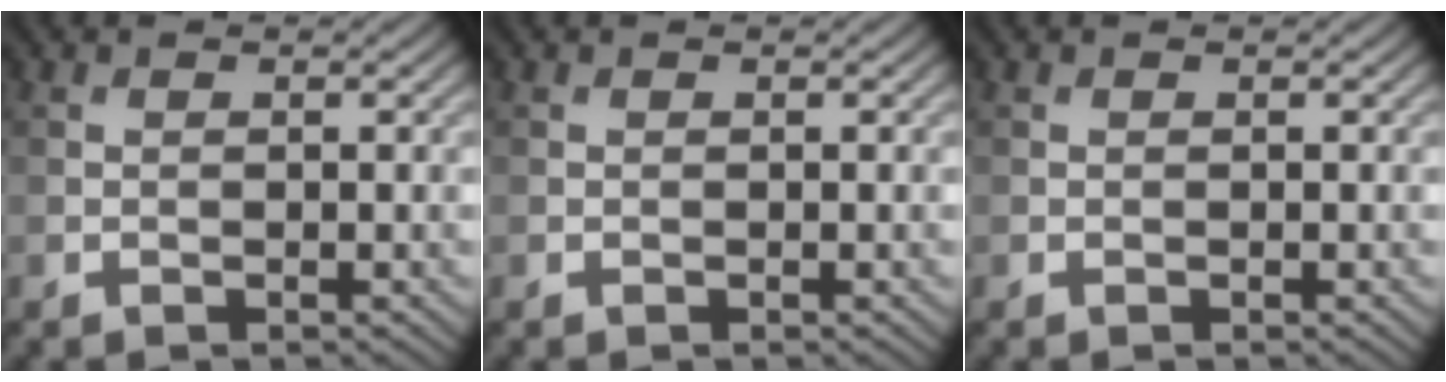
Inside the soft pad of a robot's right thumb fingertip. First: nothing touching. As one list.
[{"total": 0.0}, {"total": 0.0}]